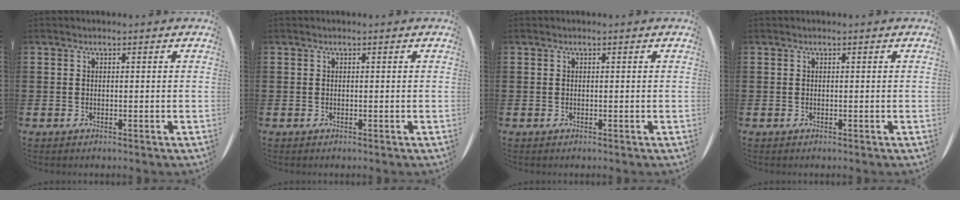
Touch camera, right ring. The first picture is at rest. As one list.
[{"total": 0.0}, {"total": 0.0}, {"total": 0.0}]